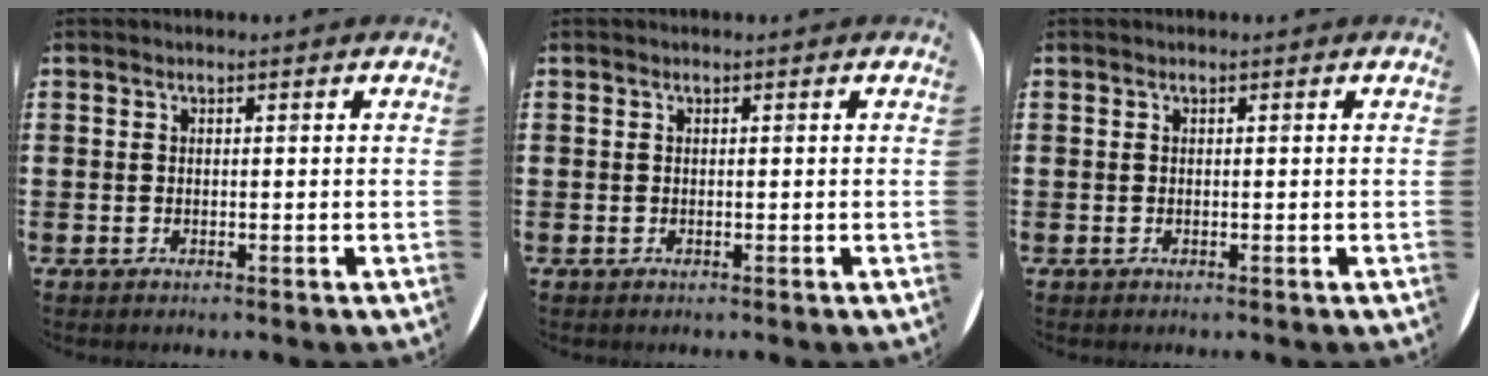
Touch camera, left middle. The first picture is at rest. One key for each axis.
{"total": 0.0}
{"total": 0.0}